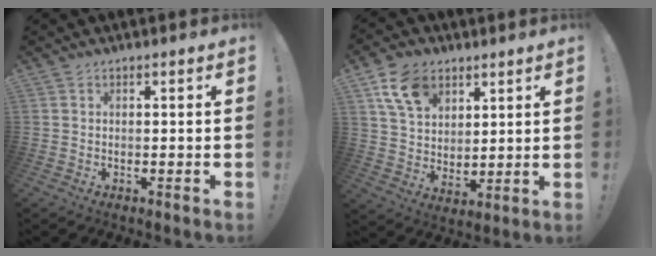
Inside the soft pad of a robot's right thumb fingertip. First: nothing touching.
{"total": 13.1, "force": [7.2, 8.8, 6.6], "torque": [-0.111, -0.025, 0.141]}